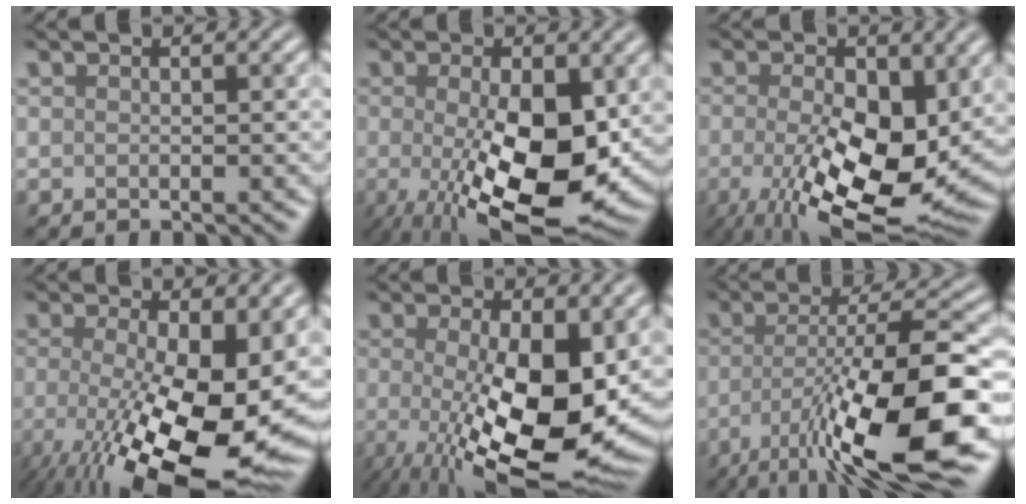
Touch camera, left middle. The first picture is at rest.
{"total": 11.2, "force": [-1.4, 4.3, 10.3], "torque": [-0.173, -0.023, -0.010]}
{"total": 11.9, "force": [-1.8, 5.1, 10.6], "torque": [-0.181, -0.016, -0.023]}
{"total": 15.9, "force": [-3.6, 5.3, 14.6], "torque": [-0.207, -0.025, -0.037]}
{"total": 12.4, "force": [-1.5, 4.4, 11.5], "torque": [-0.183, -0.026, -0.013]}
{"total": 12.8, "force": [-5.4, 2.9, 11.2], "torque": [-0.189, -0.008, -0.082]}